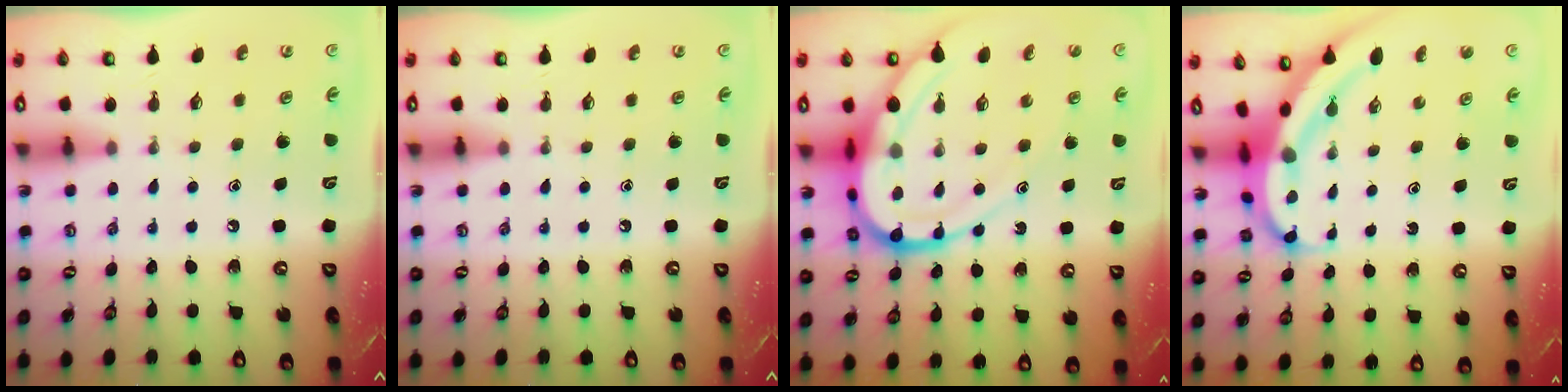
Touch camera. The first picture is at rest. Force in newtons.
{"total": 0.0}
{"total": 18.2, "press": 18.2, "slide": 1.8}
{"total": 8.6, "press": 8.5, "slide": 1.0}